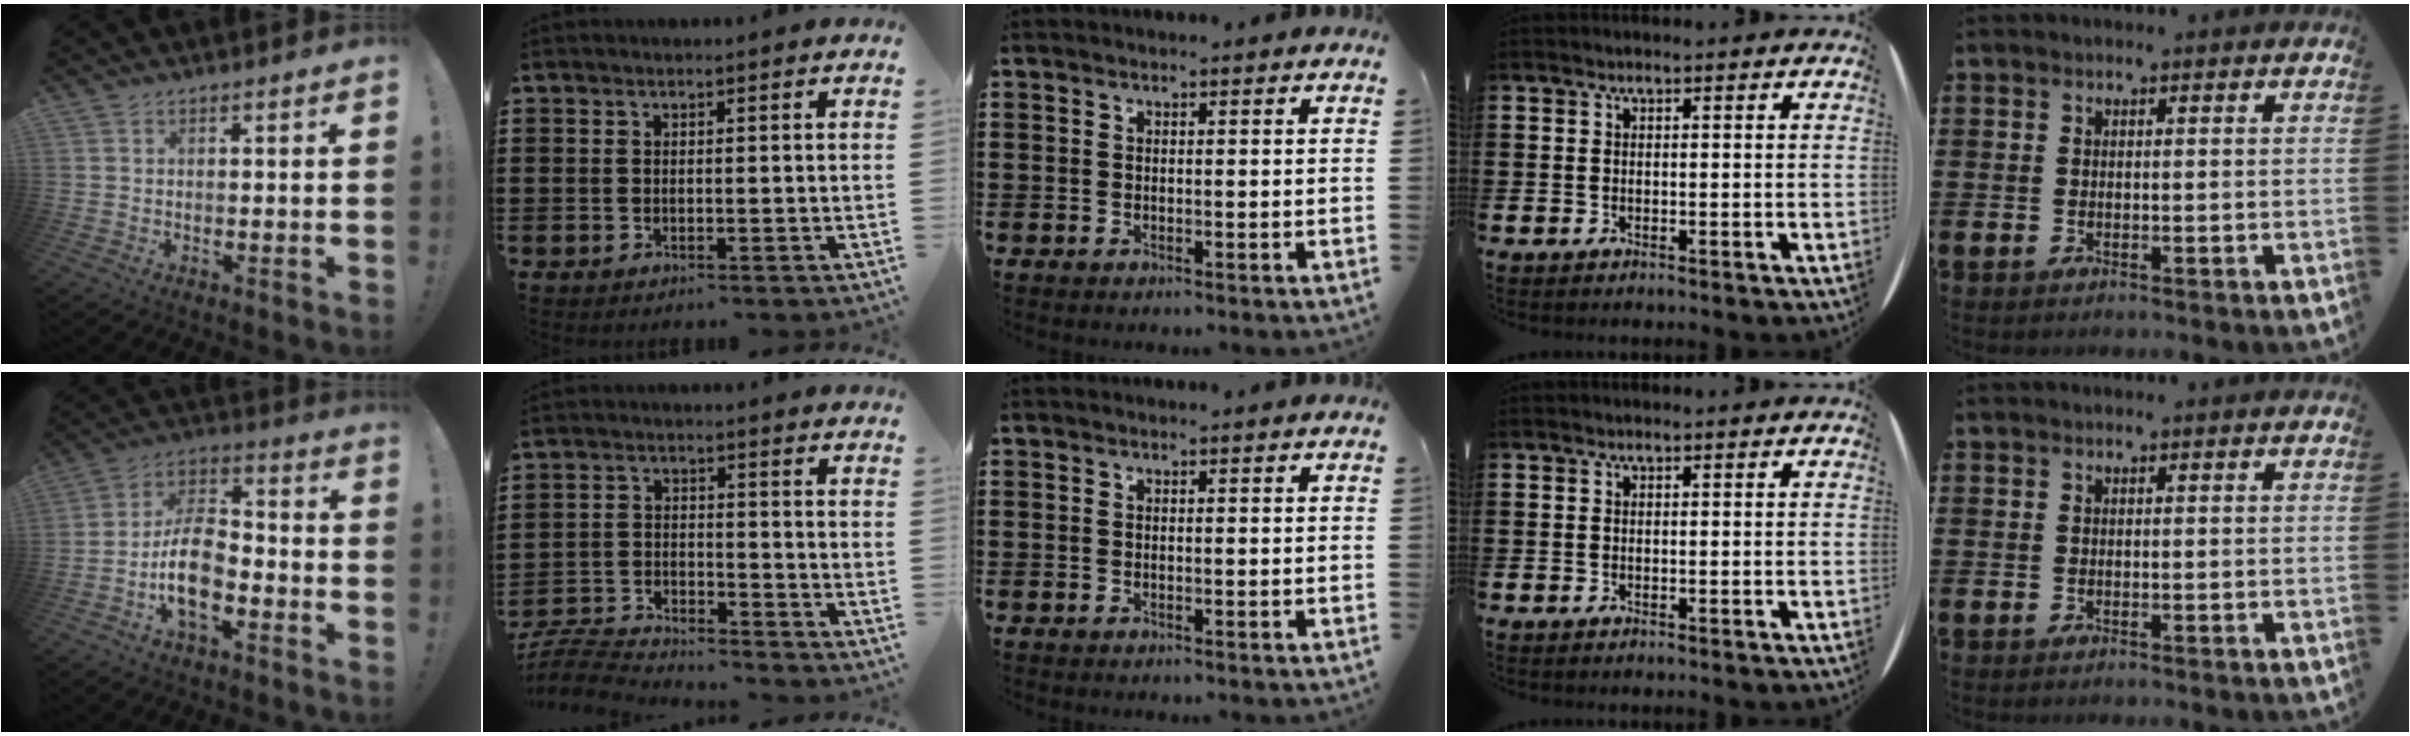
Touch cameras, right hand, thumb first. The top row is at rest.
{"thumb": {"total": 13.5, "force": [-5.2, 7.9, 9.6], "torque": [-0.189, 0.029, -0.088]}, "index": {"total": 6.1, "force": [-6.1, 0.5, 0.8], "torque": [-0.037, 0.001, -0.126]}}